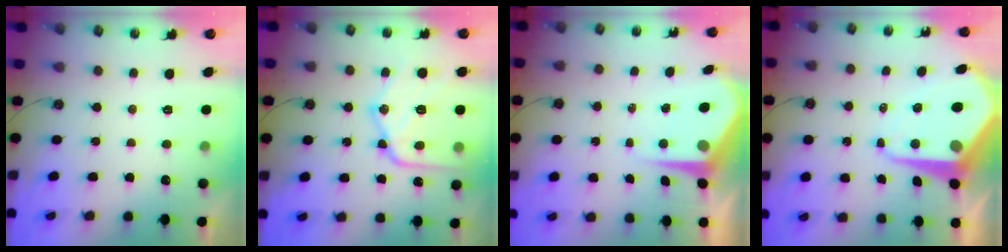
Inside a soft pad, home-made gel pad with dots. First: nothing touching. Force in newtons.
{"total": 19.9, "press": 19.9, "slide": 1.5}
{"total": 6.4, "press": 6.3, "slide": 0.6}
{"total": 14.1, "press": 14.1, "slide": 1.2}